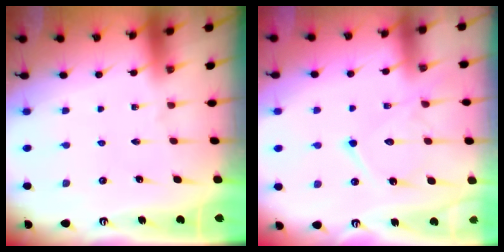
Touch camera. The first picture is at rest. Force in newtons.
{"total": 14.0, "press": 13.9, "slide": 1.0}